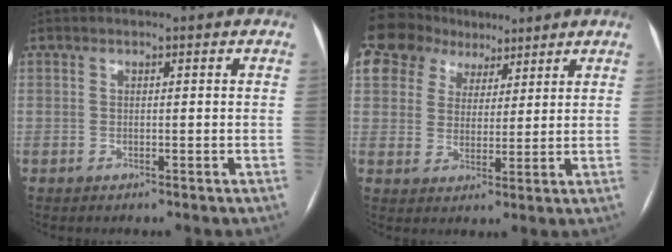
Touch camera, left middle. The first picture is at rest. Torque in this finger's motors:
{"motor_torque": [2.14, 0.00, 1.06, 0.21]}